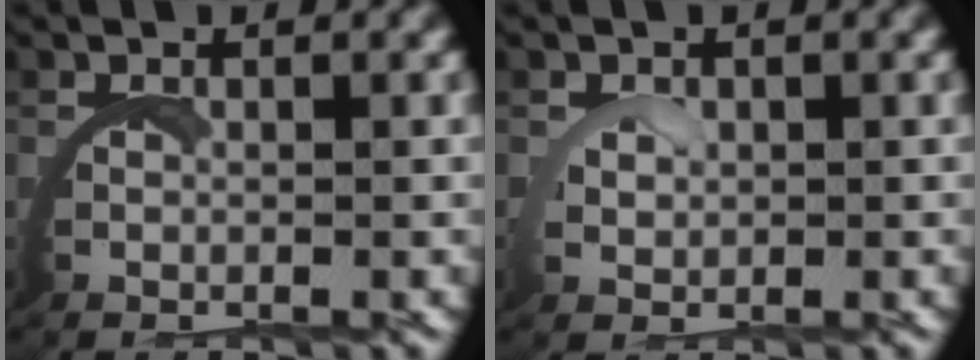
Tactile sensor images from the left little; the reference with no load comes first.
{"total": 1.3, "force": [1.1, 0.3, 0.6], "torque": [-0.024, -0.005, 0.026]}